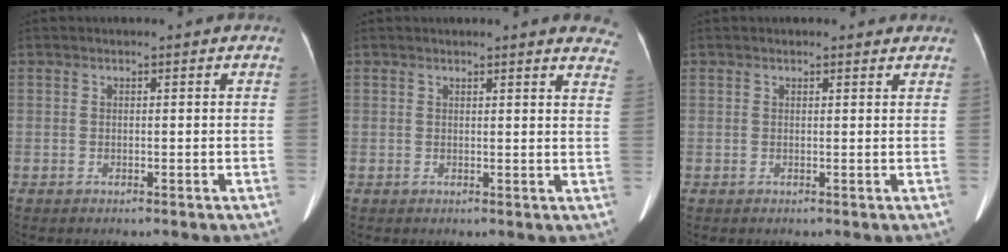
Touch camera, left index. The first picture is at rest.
{"total": 11.4, "force": [10.7, 1.5, 3.5], "torque": [-0.007, -0.052, 0.085]}
{"total": 2.9, "force": [2.7, 0.8, 0.8], "torque": [-0.005, -0.007, 0.020]}